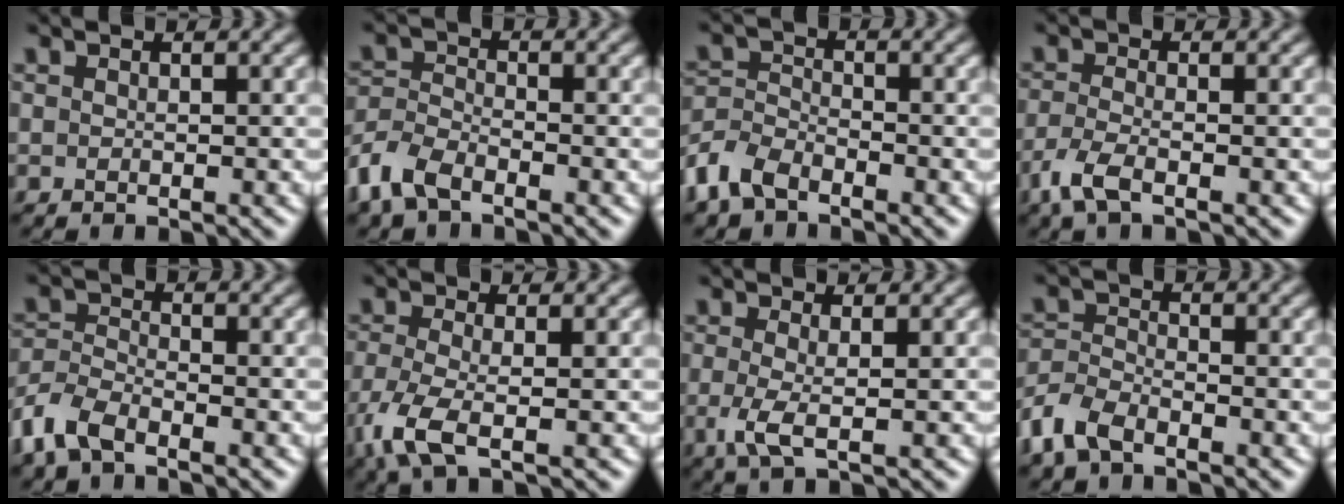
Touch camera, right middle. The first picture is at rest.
{"total": 4.2, "force": [-2.9, 1.9, 2.3], "torque": [-0.052, -0.004, -0.072]}
{"total": 3.9, "force": [-2.8, 2.0, 1.8], "torque": [-0.040, 0.000, -0.070]}
{"total": 3.0, "force": [-1.9, 1.0, 2.2], "torque": [-0.059, -0.007, -0.048]}
{"total": 4.3, "force": [-3.0, 1.9, 2.4], "torque": [-0.056, -0.005, -0.074]}
{"total": 4.3, "force": [-2.0, 1.4, 3.6], "torque": [-0.095, -0.012, -0.048]}
{"total": 2.6, "force": [-0.5, 0.6, 2.5], "torque": [-0.059, -0.008, -0.012]}
{"total": 3.9, "force": [-2.8, 1.9, 2.0], "torque": [-0.044, -0.002, -0.069]}